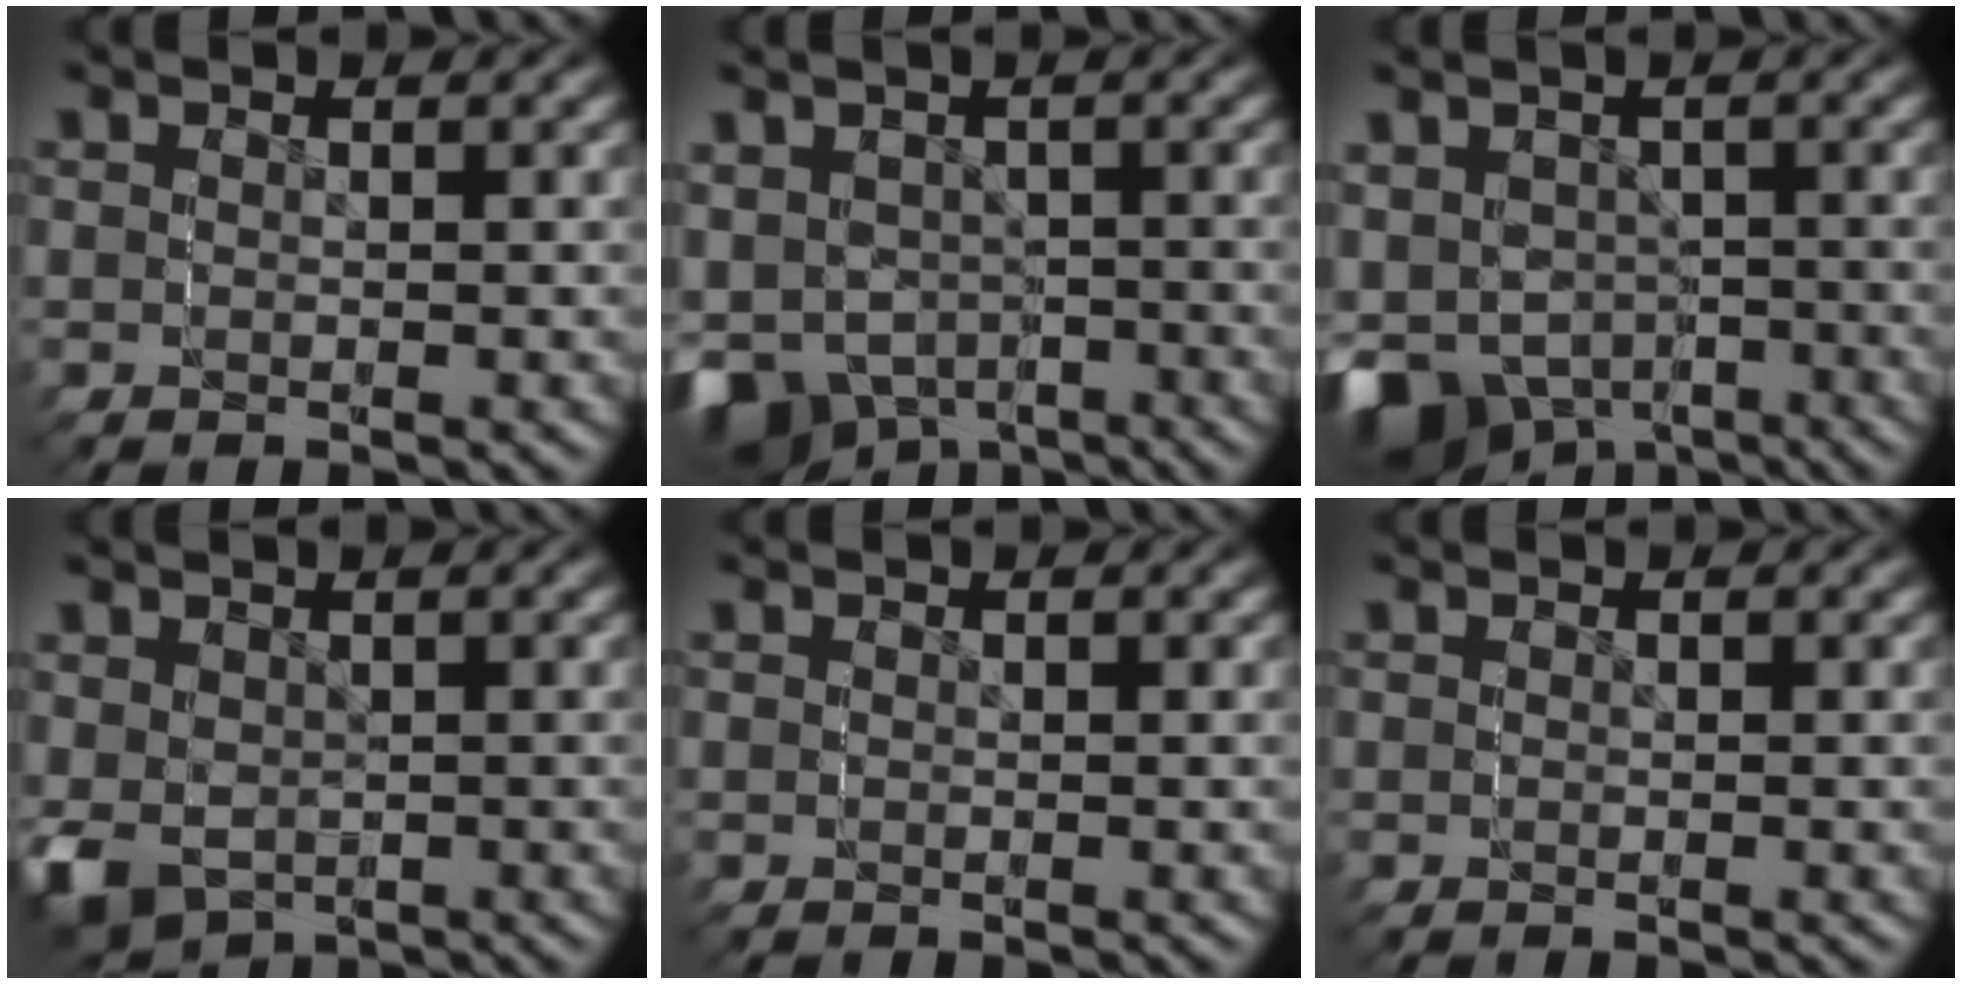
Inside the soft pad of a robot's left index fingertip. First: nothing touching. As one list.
[{"total": 9.1, "force": [-2.8, 8.0, 3.1], "torque": [-0.095, -0.061, -0.026]}, {"total": 10.5, "force": [-3.3, 9.0, 4.2], "torque": [-0.112, -0.064, -0.034]}, {"total": 6.3, "force": [-2.7, 5.6, 1.1], "torque": [-0.048, -0.047, -0.022]}, {"total": 0.0}, {"total": 0.0}]